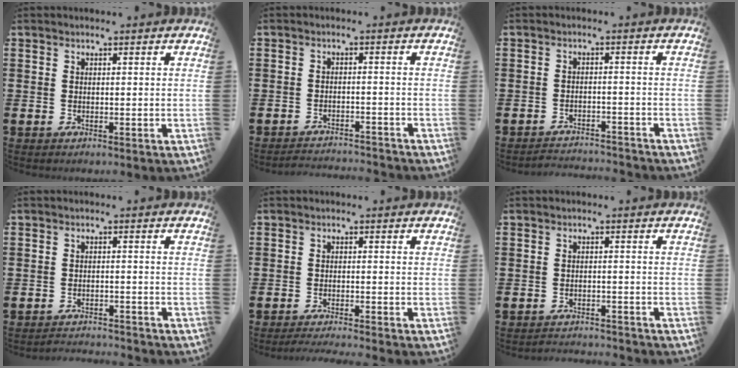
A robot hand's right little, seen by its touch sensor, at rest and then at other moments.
{"total": 2.2, "force": [-2.2, -0.1, -0.1], "torque": [-0.003, 0.004, -0.047]}
{"total": 2.2, "force": [-2.2, 0.0, -0.2], "torque": [-0.003, 0.004, -0.048]}
{"total": 1.8, "force": [-1.8, 0.0, -0.2], "torque": [-0.003, 0.004, -0.039]}
{"total": 1.4, "force": [-1.3, -0.2, 0.4], "torque": [-0.005, 0.001, -0.026]}
{"total": 1.7, "force": [-1.7, 0.0, -0.2], "torque": [-0.002, 0.004, -0.037]}